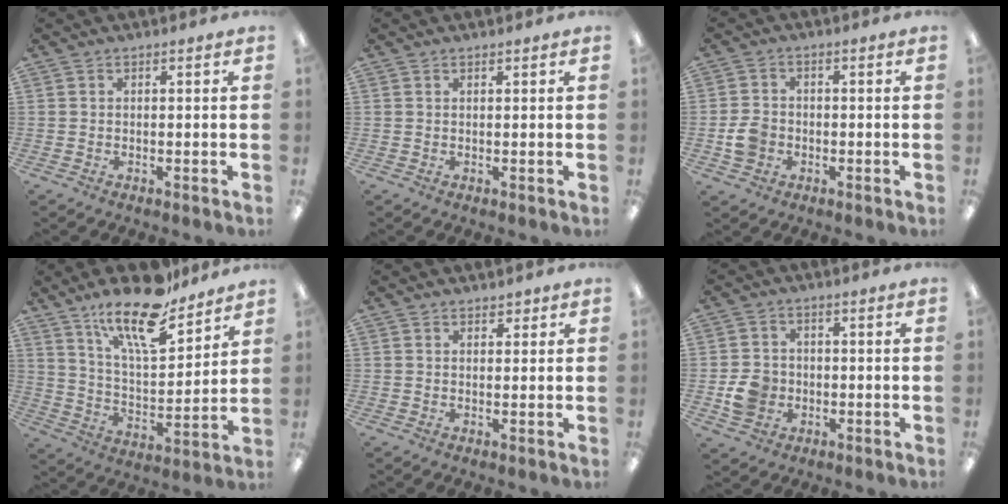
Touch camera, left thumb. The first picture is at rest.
{"total": 0.7, "force": [0.6, 0.2, 0.3], "torque": [-0.007, 0.001, 0.011]}
{"total": 4.8, "force": [-1.2, 4.1, 2.3], "torque": [-0.037, 0.004, -0.023]}
{"total": 18.2, "force": [14.0, 5.7, 10.3], "torque": [-0.177, -0.083, 0.236]}
{"total": 2.1, "force": [1.7, 1.0, 0.7], "torque": [-0.007, -0.003, 0.030]}
{"total": 6.1, "force": [-1.4, 5.4, 2.5], "torque": [-0.048, 0.008, -0.024]}